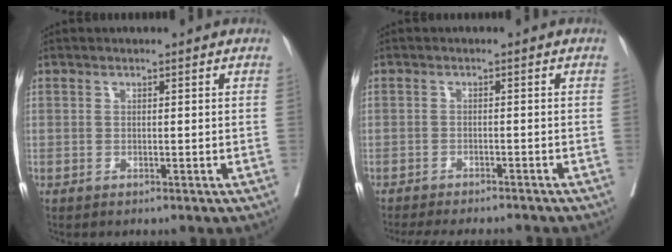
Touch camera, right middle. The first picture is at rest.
{"total": 11.1, "force": [-10.2, 1.6, 4.1], "torque": [-0.056, -0.010, -0.130]}